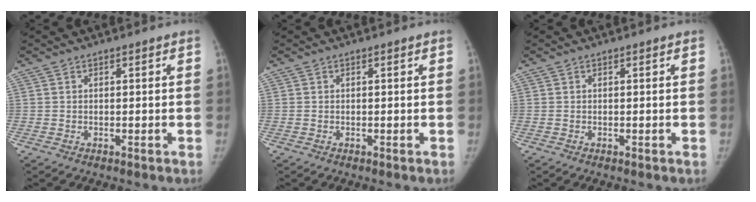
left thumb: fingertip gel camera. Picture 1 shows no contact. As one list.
[{"total": 0.0}, {"total": 0.0}]